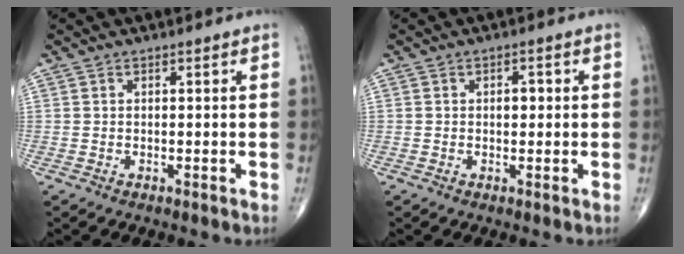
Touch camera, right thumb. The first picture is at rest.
{"total": 1.8, "force": [0.2, 1.1, 1.4], "torque": [-0.014, 0.003, 0.000]}